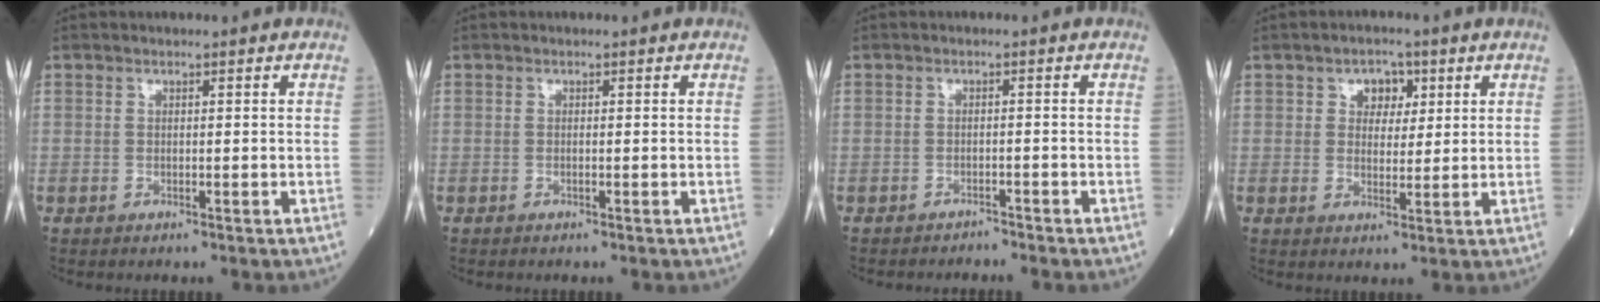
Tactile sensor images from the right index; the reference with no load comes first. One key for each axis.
{"total": 0.0}
{"total": 1.8, "fx": -1.7, "fy": -0.2, "fz": -0.4, "tx": 0.012, "ty": -0.005, "tz": -0.025}
{"total": 4.0, "fx": 1.7, "fy": 2.8, "fz": 2.3, "tx": -0.029, "ty": 0.008, "tz": 0.025}